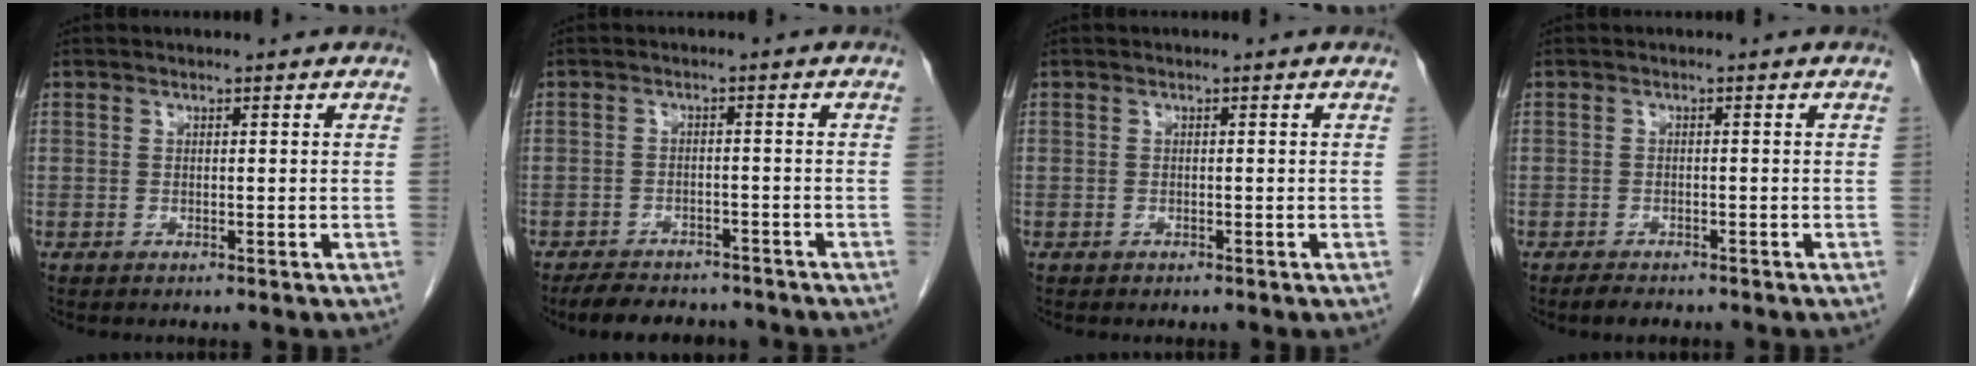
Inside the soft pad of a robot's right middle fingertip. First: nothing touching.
{"total": 9.0, "force": [-7.9, 3.2, 2.9], "torque": [-0.044, -0.002, -0.109]}
{"total": 0.0}
{"total": 2.2, "force": [-1.9, 0.9, 0.9], "torque": [-0.021, -0.003, -0.026]}